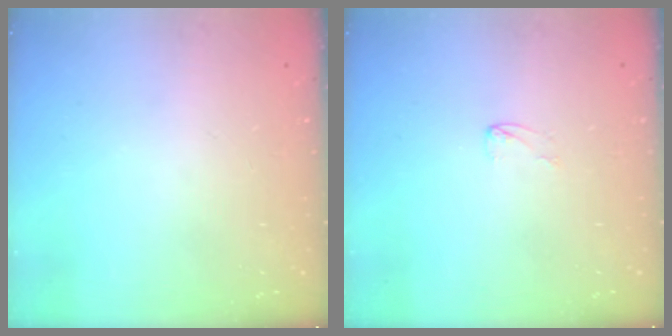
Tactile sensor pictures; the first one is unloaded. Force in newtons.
{"total": 3.0, "press": 3.0, "slide": 0.3}